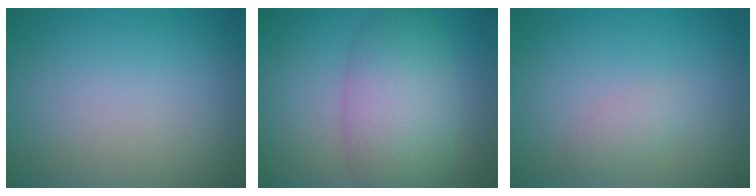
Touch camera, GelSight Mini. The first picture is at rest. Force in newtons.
{"total": 7.0, "press": 7.0, "slide": 0.5}
{"total": 1.2, "press": 1.2, "slide": 0.1}